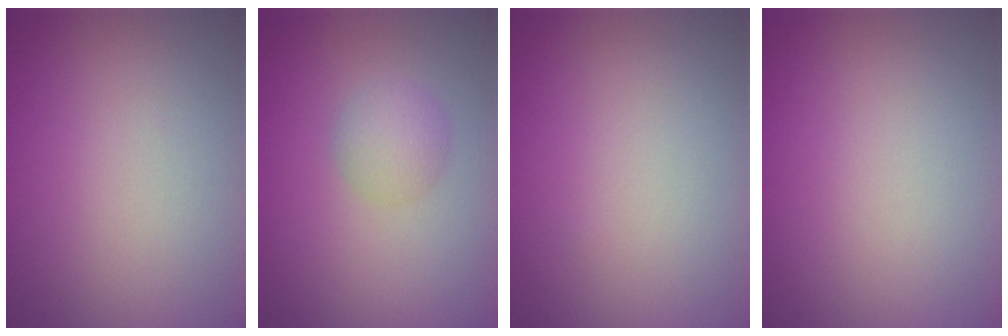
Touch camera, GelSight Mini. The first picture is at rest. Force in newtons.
{"total": 2.2, "press": 2.2, "slide": 0.1}
{"total": 0.0}
{"total": 0.0}